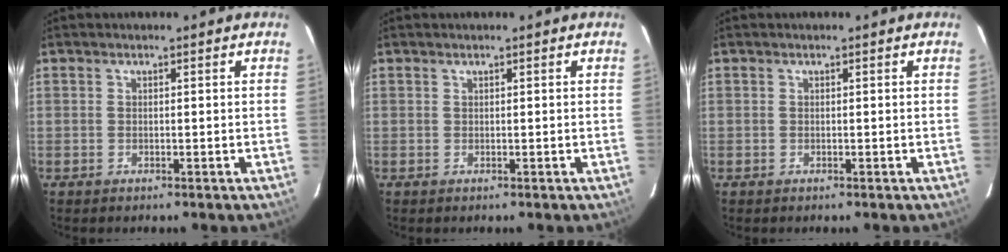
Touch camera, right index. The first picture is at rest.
{"total": 0.0}
{"total": 0.0}